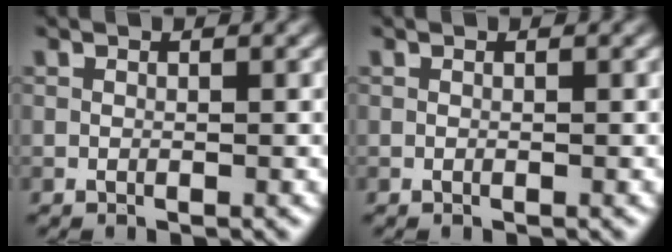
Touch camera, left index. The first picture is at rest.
{"total": 0.0}